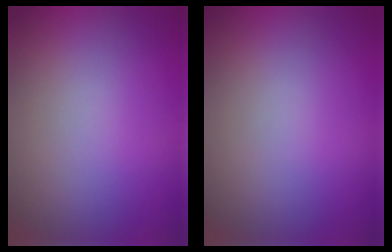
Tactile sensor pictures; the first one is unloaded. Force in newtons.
{"total": 0.0}